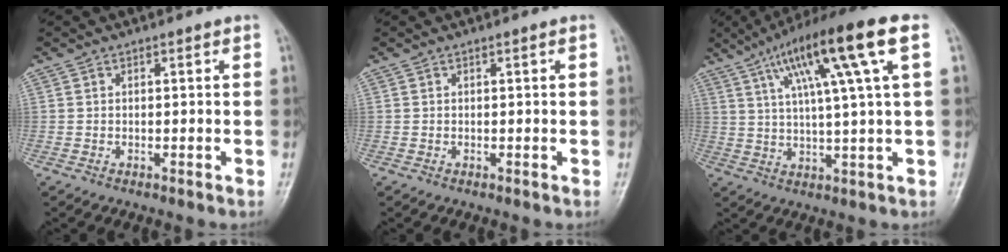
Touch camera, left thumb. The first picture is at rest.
{"total": 0.0}
{"total": 16.3, "force": [6.6, 1.3, 14.9], "torque": [-0.253, 0.009, 0.106]}